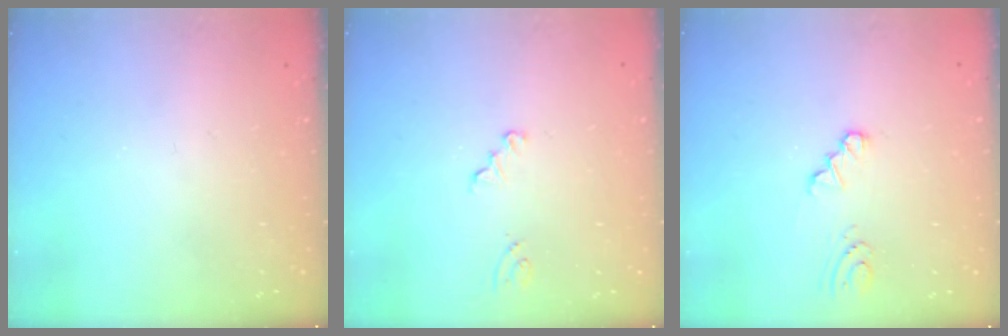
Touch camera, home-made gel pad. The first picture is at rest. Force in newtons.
{"total": 2.0, "press": 2.0, "slide": 0.2}
{"total": 1.0, "press": 1.0, "slide": 0.2}